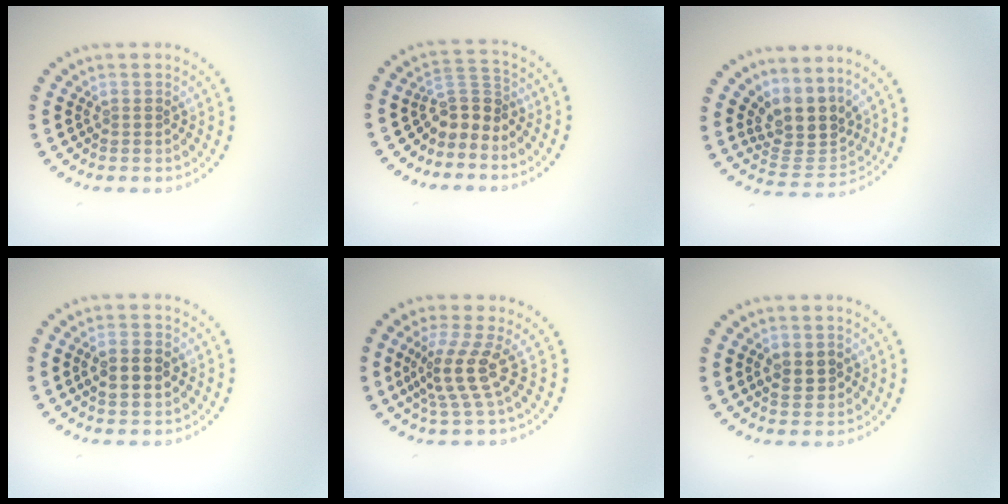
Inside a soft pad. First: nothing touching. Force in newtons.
{"total": 2.9, "press": 2.2, "slide": 1.9}
{"total": 4.0, "press": 3.1, "slide": 2.5}
{"total": 2.8, "press": 2.8, "slide": 0.2}
{"total": 3.6, "press": 2.7, "slide": 2.4}
{"total": 2.3, "press": 2.3, "slide": 0.3}